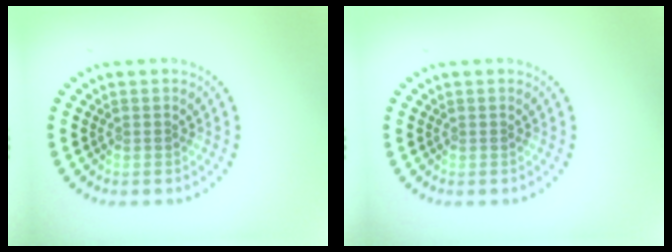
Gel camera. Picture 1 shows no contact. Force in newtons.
{"total": 0.0}